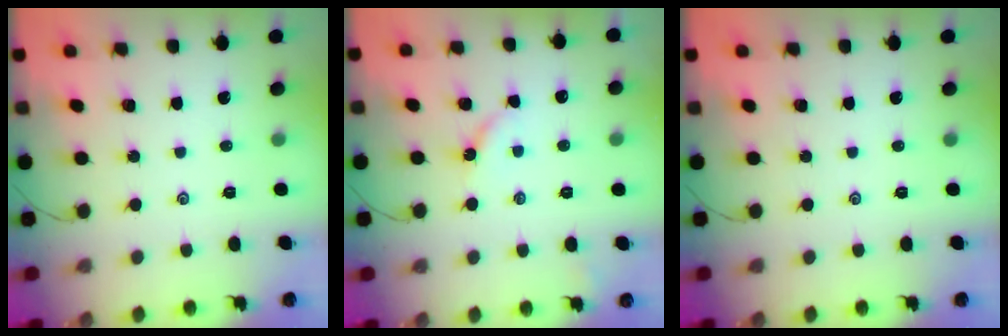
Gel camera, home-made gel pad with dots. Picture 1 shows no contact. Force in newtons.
{"total": 3.3, "press": 3.3, "slide": 0.5}
{"total": 0.0}